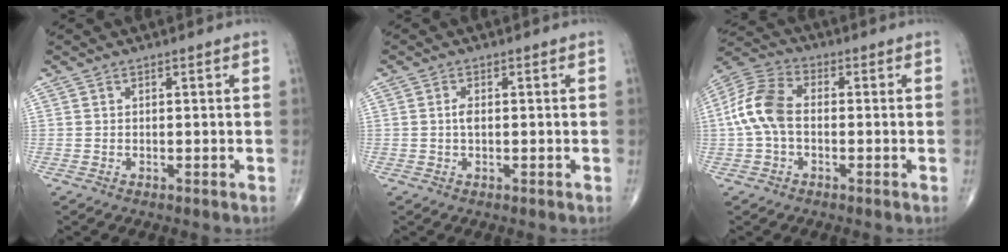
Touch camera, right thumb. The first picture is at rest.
{"total": 1.5, "force": [0.0, 0.7, 1.3], "torque": [-0.024, 0.001, 0.000]}
{"total": 10.2, "force": [-0.6, 6.3, 8.0], "torque": [-0.172, 0.029, -0.023]}